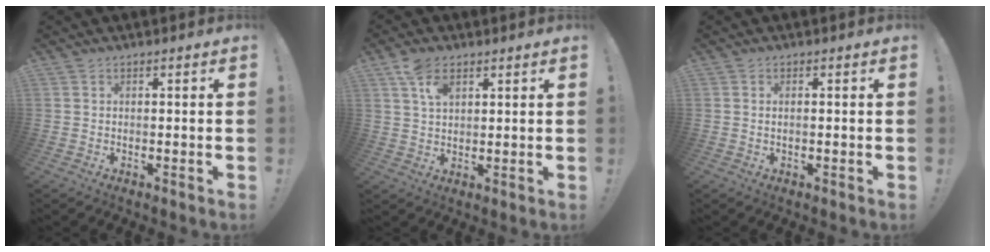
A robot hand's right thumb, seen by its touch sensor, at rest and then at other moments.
{"total": 6.6, "force": [3.7, 3.5, 4.2], "torque": [-0.067, -0.014, 0.068]}
{"total": 0.8, "force": [0.2, 0.2, 0.8], "torque": [-0.007, -0.001, 0.003]}